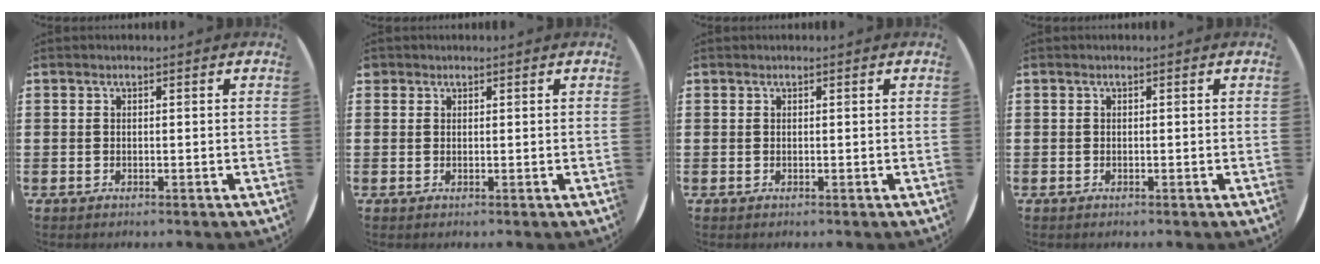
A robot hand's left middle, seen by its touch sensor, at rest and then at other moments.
{"total": 0.7, "force": [0.6, 0.4, -0.1], "torque": [0.001, 0.003, 0.012]}
{"total": 0.0}
{"total": 0.0}